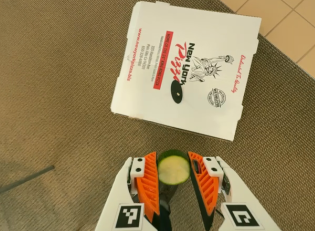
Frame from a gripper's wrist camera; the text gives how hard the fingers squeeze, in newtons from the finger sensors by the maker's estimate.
{"total": 9.3, "left": 9.5, "right": 9.1}